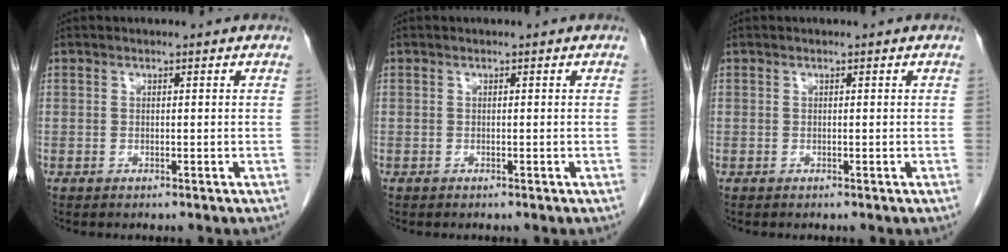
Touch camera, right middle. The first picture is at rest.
{"total": 0.0}
{"total": 0.0}